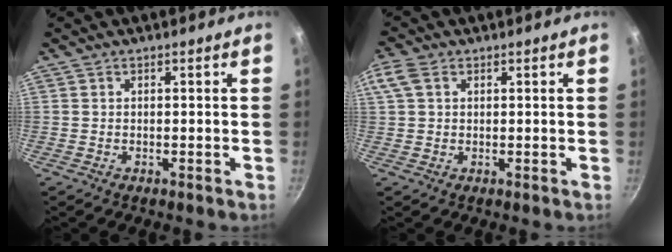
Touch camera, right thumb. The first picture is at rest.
{"total": 4.3, "force": [1.6, 2.9, 2.8], "torque": [-0.059, 0.012, 0.030]}